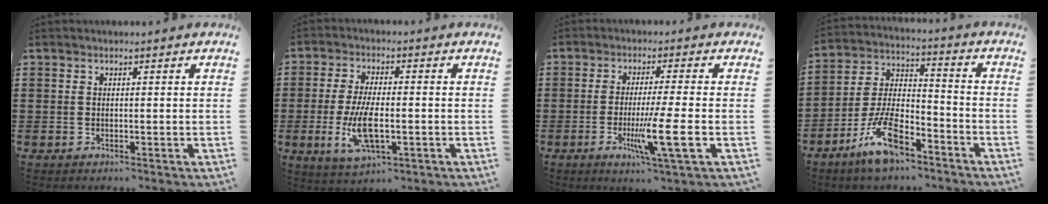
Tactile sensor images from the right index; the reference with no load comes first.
{"total": 8.1, "force": [-1.8, 3.1, 7.2], "torque": [-0.161, -0.013, -0.037]}
{"total": 8.7, "force": [-2.2, -0.2, 8.4], "torque": [-0.153, -0.023, -0.040]}
{"total": 10.7, "force": [-6.9, 4.0, 7.1], "torque": [-0.165, 0.011, -0.134]}